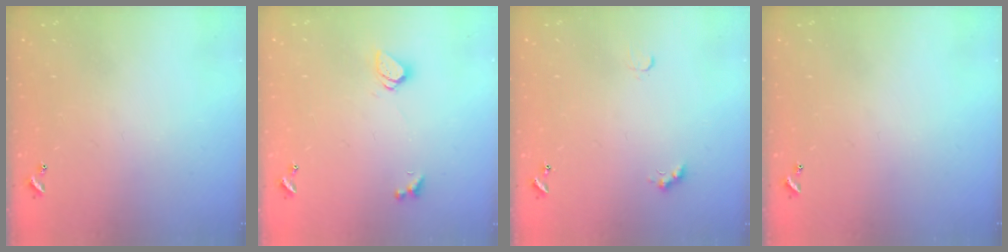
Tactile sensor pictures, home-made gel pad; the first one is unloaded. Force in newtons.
{"total": 1.6, "press": 1.6, "slide": 0.5}
{"total": 2.4, "press": 2.3, "slide": 0.5}
{"total": 0.0}